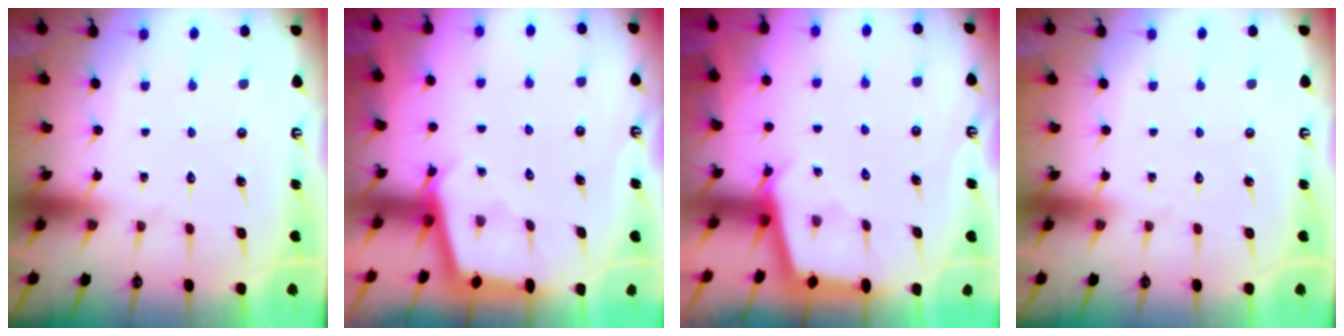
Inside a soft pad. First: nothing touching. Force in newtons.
{"total": 2.9, "press": 2.9, "slide": 0.3}
{"total": 2.9, "press": 2.9, "slide": 0.3}
{"total": 0.0}